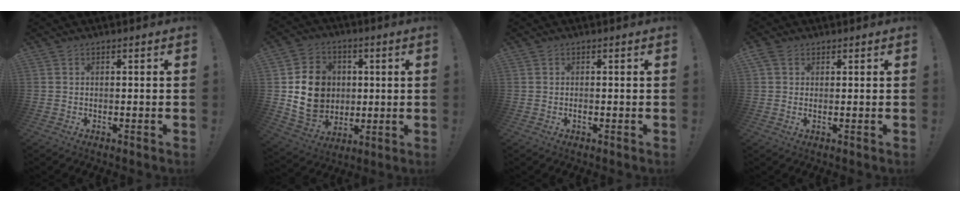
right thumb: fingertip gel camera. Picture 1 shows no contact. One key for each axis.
{"total": 15.7, "fx": 1.0, "fy": 13.7, "fz": 7.7, "tx": -0.127, "ty": 0.003, "tz": 0.032}
{"total": 1.2, "fx": -0.5, "fy": 1.0, "fz": 0.1, "tx": 0.003, "ty": 0.000, "tz": -0.010}
{"total": 2.5, "fx": 1.4, "fy": 1.4, "fz": 1.6, "tx": -0.024, "ty": -0.002, "tz": 0.024}